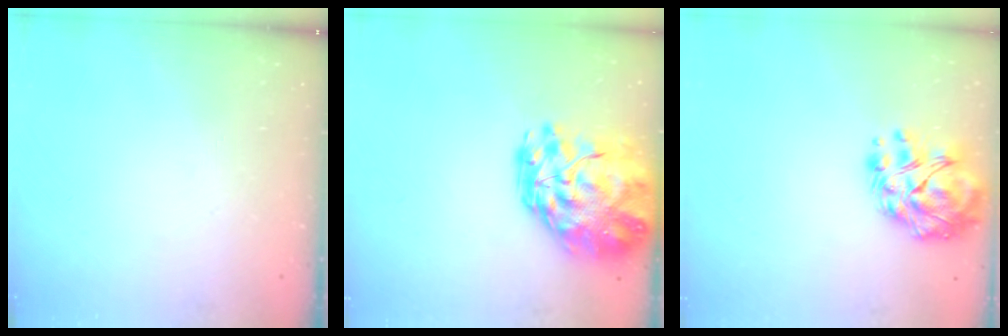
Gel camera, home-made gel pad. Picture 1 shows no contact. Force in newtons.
{"total": 18.7, "press": 17.7, "slide": 6.1}
{"total": 11.8, "press": 11.5, "slide": 2.8}